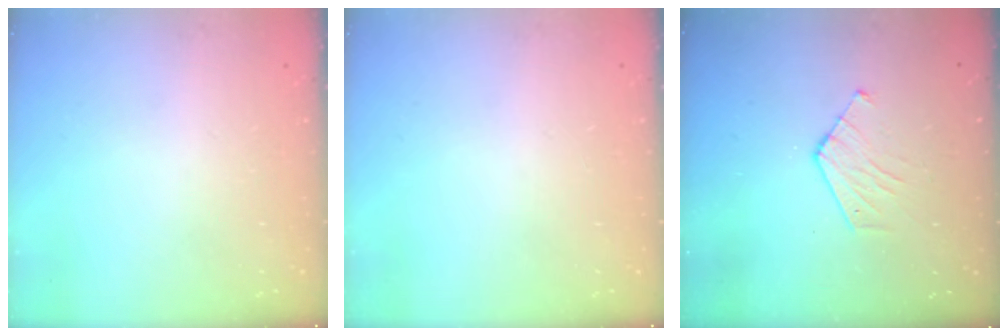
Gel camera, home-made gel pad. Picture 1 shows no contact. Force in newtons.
{"total": 0.0}
{"total": 5.5, "press": 5.4, "slide": 0.6}